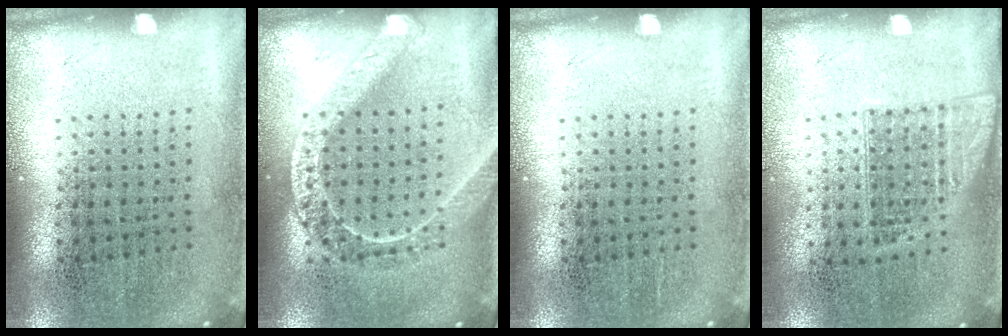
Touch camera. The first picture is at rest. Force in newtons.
{"total": 1.6, "press": 1.5, "slide": 0.4}
{"total": 0.0}
{"total": 1.0, "press": 0.9, "slide": 0.6}